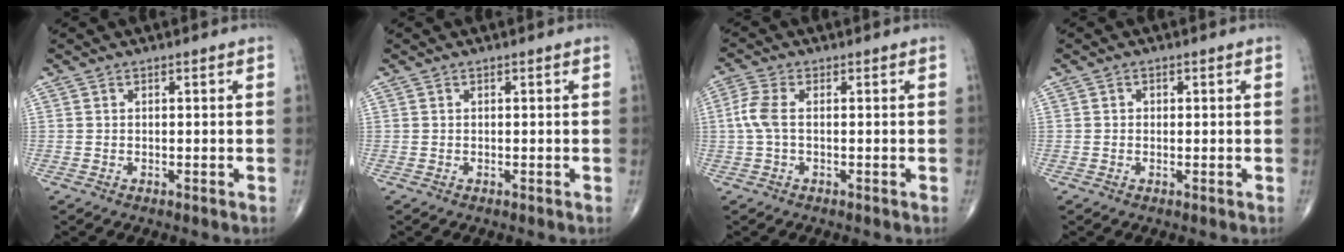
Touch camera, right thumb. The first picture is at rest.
{"total": 0.0}
{"total": 4.3, "force": [0.0, 2.0, 3.8], "torque": [-0.109, 0.006, -0.007]}
{"total": 0.9, "force": [0.1, 0.8, 0.3], "torque": [-0.001, 0.002, -0.001]}